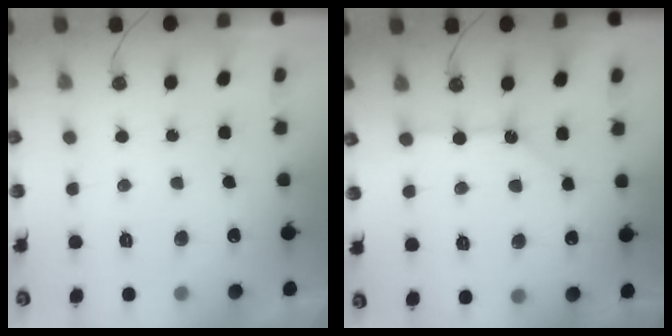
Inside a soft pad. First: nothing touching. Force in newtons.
{"total": 2.5, "press": 2.5, "slide": 0.2}